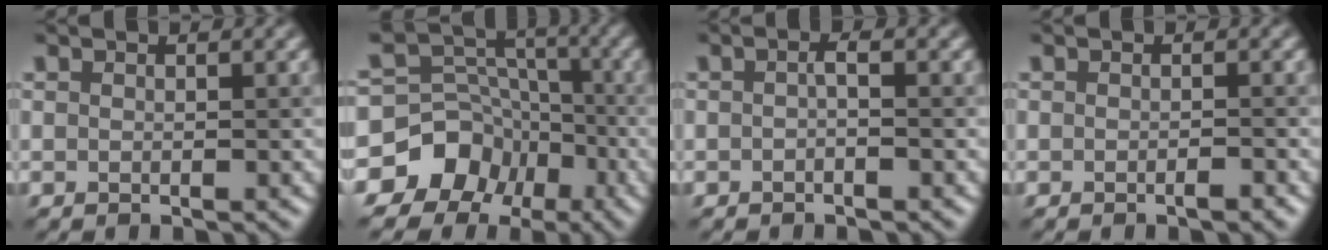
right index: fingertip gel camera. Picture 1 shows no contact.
{"total": 8.5, "force": [-4.9, 6.8, 1.5], "torque": [-0.024, 0.030, -0.082]}
{"total": 0.8, "force": [-0.3, -0.1, 0.7], "torque": [-0.016, 0.011, 0.002]}
{"total": 1.0, "force": [-0.7, 0.1, 0.7], "torque": [0.000, 0.012, -0.011]}